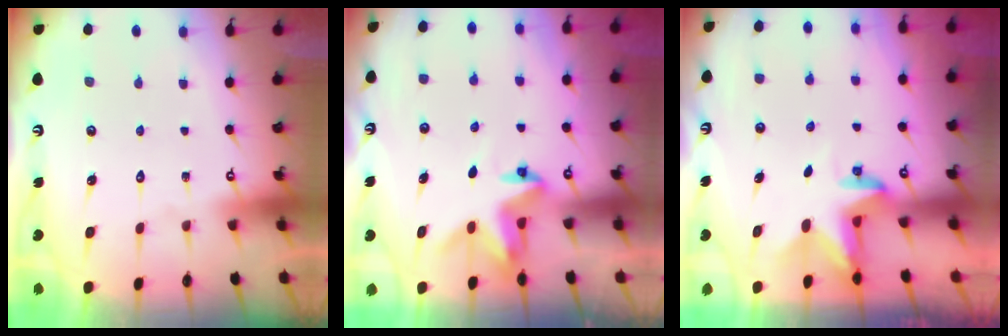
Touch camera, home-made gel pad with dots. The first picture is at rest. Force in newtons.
{"total": 3.8, "press": 3.8, "slide": 0.5}
{"total": 2.9, "press": 2.9, "slide": 0.1}